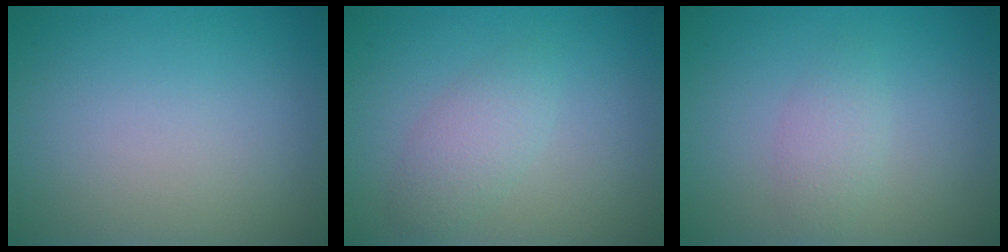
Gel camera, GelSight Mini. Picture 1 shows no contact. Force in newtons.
{"total": 2.3, "press": 2.3, "slide": 0.1}
{"total": 1.7, "press": 1.7, "slide": 0.0}